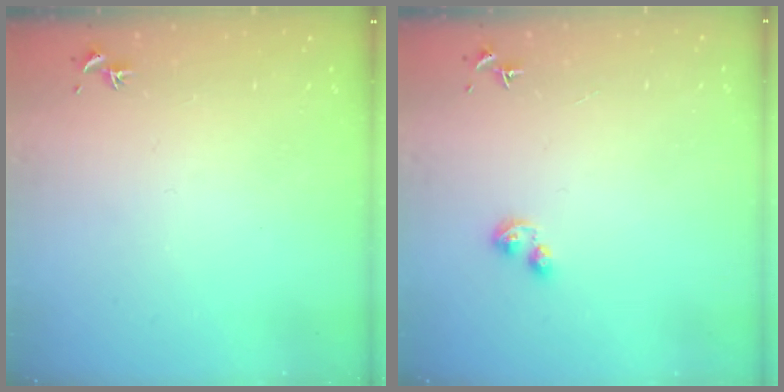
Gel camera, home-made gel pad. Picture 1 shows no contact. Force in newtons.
{"total": 4.1, "press": 4.1, "slide": 0.5}